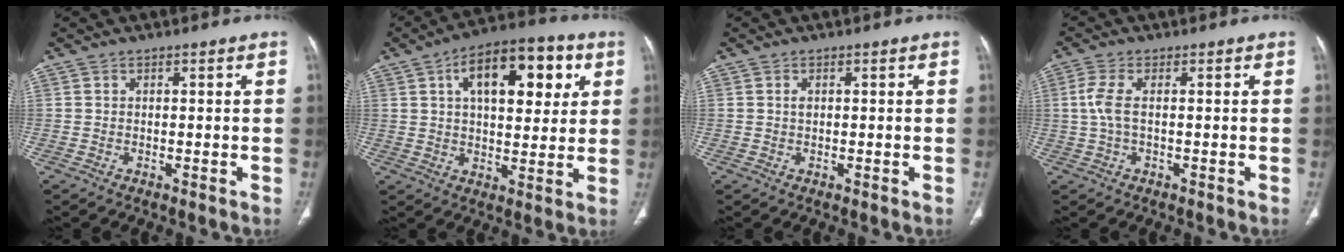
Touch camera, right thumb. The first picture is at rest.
{"total": 17.0, "force": [6.0, 8.4, 13.5], "torque": [-0.161, 0.004, 0.087]}
{"total": 0.8, "force": [0.2, 0.5, 0.6], "torque": [-0.014, 0.003, 0.006]}
{"total": 4.0, "force": [0.3, 1.5, 3.7], "torque": [-0.111, 0.005, 0.005]}